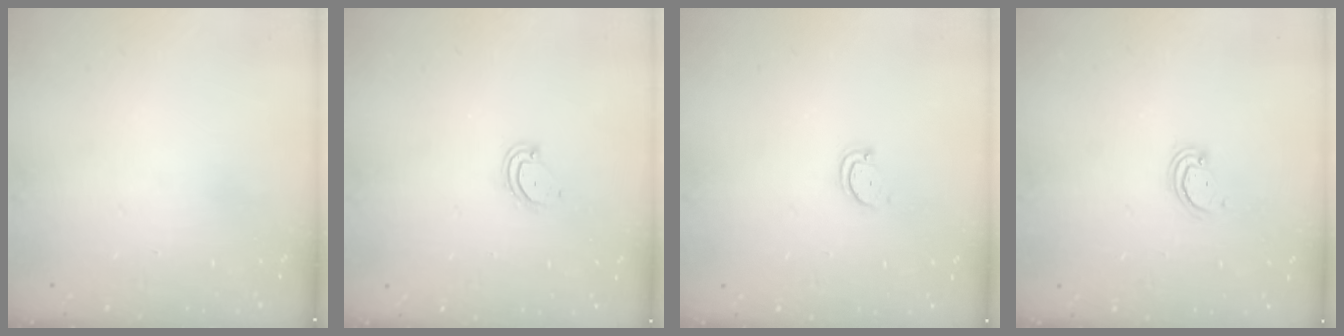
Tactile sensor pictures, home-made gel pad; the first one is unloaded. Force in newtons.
{"total": 3.5, "press": 3.5, "slide": 0.3}
{"total": 2.8, "press": 2.8, "slide": 0.3}
{"total": 2.5, "press": 2.4, "slide": 0.2}